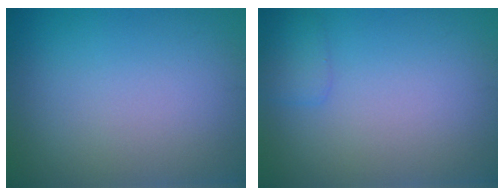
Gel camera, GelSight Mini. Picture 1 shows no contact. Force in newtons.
{"total": 1.3, "press": 1.3, "slide": 0.0}